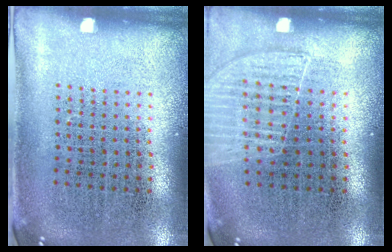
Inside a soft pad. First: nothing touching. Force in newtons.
{"total": 1.1, "press": 1.1, "slide": 0.1}